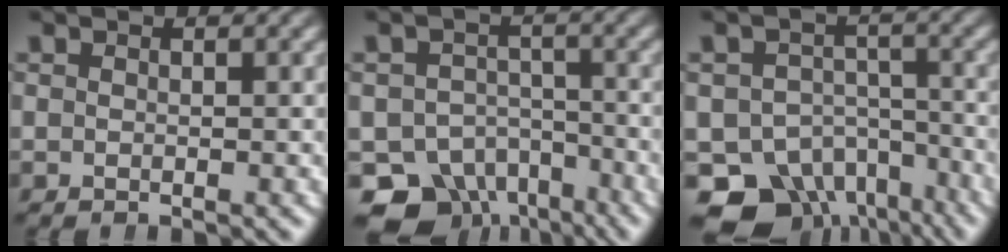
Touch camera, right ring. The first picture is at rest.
{"total": 9.8, "force": [-6.4, 6.7, 3.3], "torque": [-0.039, -0.045, -0.100]}
{"total": 13.1, "force": [-8.1, 9.1, 4.8], "torque": [-0.073, -0.056, -0.119]}